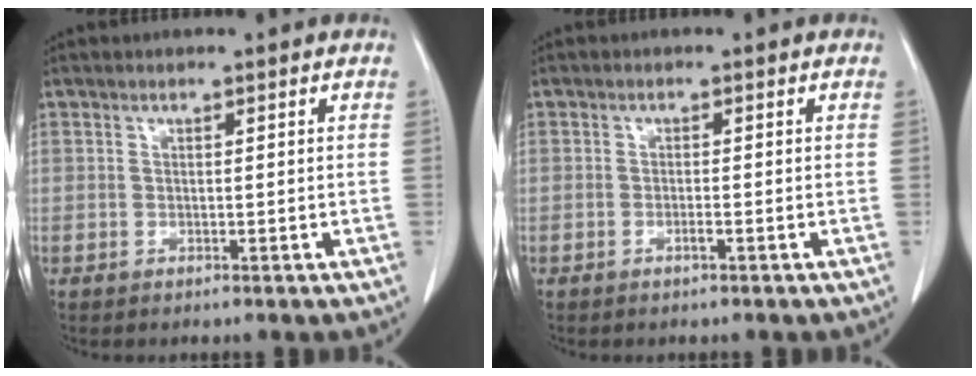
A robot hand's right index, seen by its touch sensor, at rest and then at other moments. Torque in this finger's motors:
{"motor_torque": [-0.05, 0.01, -0.01, 0.00]}